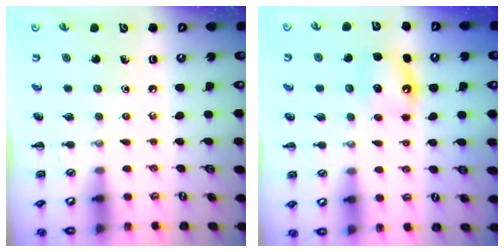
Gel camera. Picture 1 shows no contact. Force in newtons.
{"total": 5.4, "press": 5.0, "slide": 1.9}